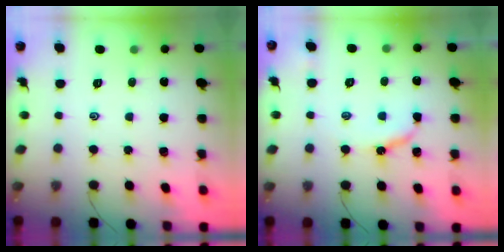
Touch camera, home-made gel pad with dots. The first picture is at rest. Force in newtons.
{"total": 5.5, "press": 5.5, "slide": 0.7}